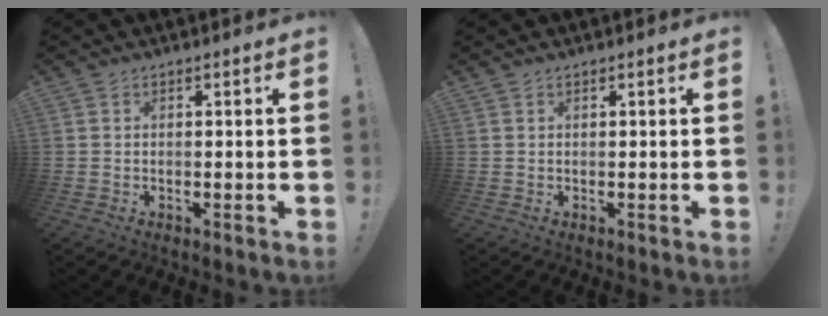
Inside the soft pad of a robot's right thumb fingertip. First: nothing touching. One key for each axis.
{"total": 0.0}